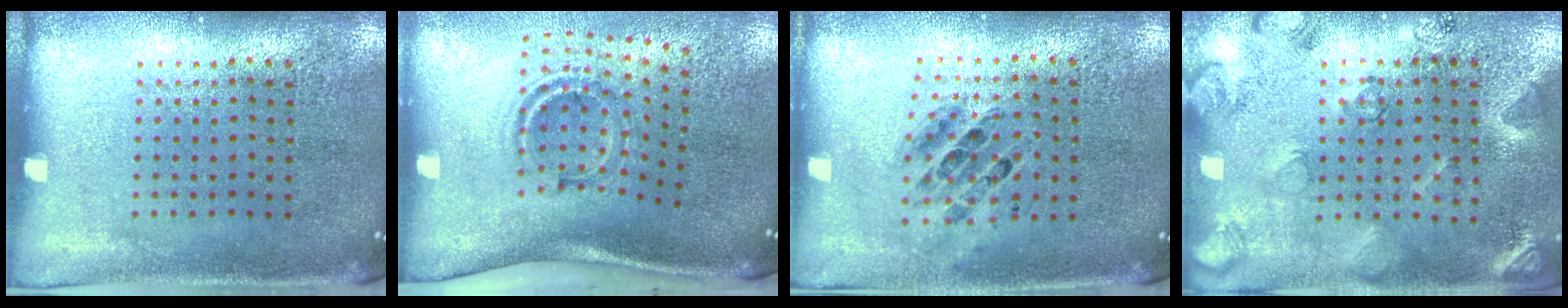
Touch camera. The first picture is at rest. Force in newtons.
{"total": 1.5, "press": 1.1, "slide": 1.0}
{"total": 0.8, "press": 0.8, "slide": 0.1}
{"total": 2.1, "press": 2.1, "slide": 0.5}